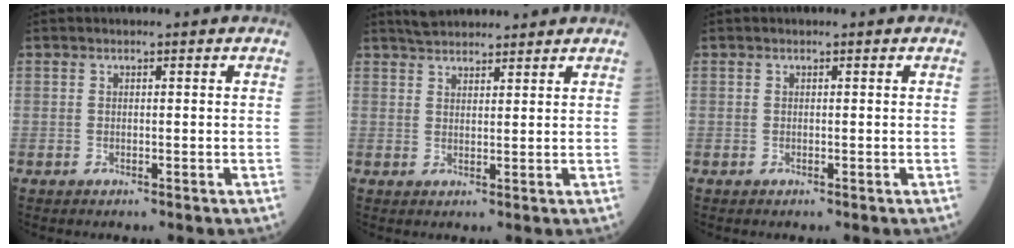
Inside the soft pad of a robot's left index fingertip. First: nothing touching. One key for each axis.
{"total": 5.8, "fx": 5.4, "fy": 1.2, "fz": 1.8, "tx": -0.027, "ty": 0.030, "tz": 0.090}
{"total": 0.0}